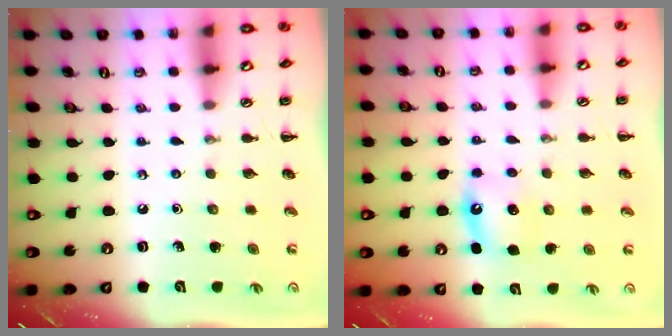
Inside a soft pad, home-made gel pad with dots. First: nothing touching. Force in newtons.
{"total": 5.4, "press": 5.0, "slide": 1.9}